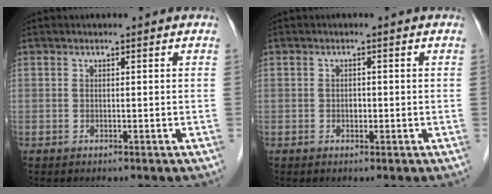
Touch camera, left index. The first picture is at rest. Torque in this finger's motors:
{"motor_torque": [0.06, 0.01, 0.05, -0.01]}